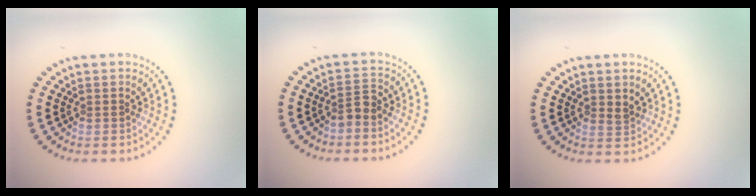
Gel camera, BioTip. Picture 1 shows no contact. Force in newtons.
{"total": 1.5, "press": 1.2, "slide": 1.0}
{"total": 0.9, "press": 0.7, "slide": 0.5}